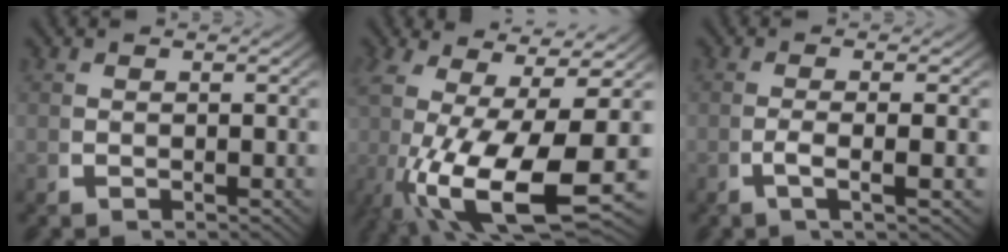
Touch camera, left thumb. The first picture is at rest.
{"total": 13.9, "force": [-2.0, 6.4, 12.2], "torque": [-0.246, -0.056, 0.004]}
{"total": 3.2, "force": [-0.4, 0.0, 3.1], "torque": [-0.068, 0.000, -0.009]}